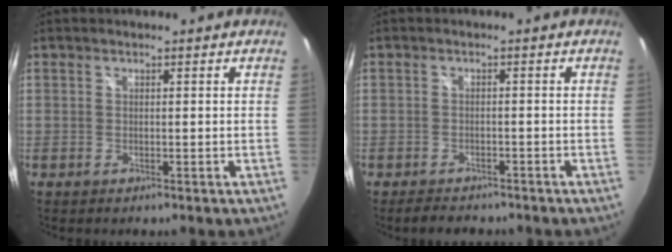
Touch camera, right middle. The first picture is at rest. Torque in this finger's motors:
{"motor_torque": [0.35, -0.78, -0.14, -0.06]}